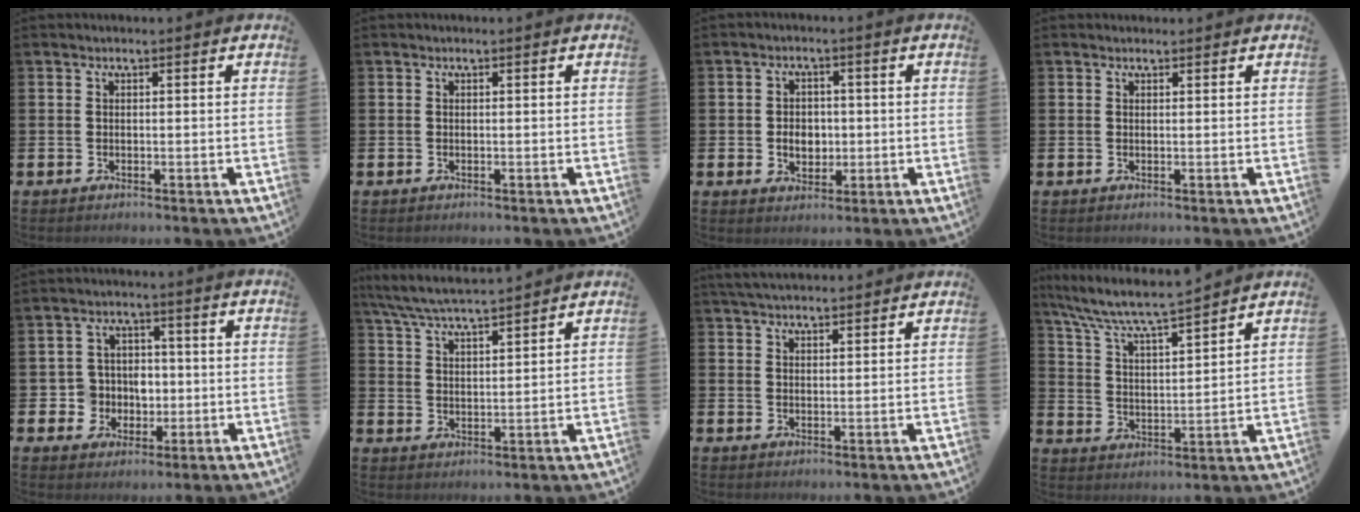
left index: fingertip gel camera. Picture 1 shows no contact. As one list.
[{"total": 0.0}, {"total": 3.6, "force": [-0.4, 2.9, 2.1], "torque": [-0.029, 0.002, -0.015]}, {"total": 0.6, "force": [0.6, 0.2, 0.1], "torque": [0.012, -0.004, 0.007]}, {"total": 4.8, "force": [-0.5, 4.7, 0.8], "torque": [-0.034, 0.013, -0.013]}, {"total": 6.3, "force": [6.0, 0.4, 1.8], "torque": [-0.055, -0.029, 0.108]}, {"total": 3.6, "force": [3.5, 0.6, 0.6], "torque": [-0.016, -0.012, 0.066]}, {"total": 7.5, "force": [7.0, 0.3, 2.6], "torque": [-0.078, -0.050, 0.118]}]